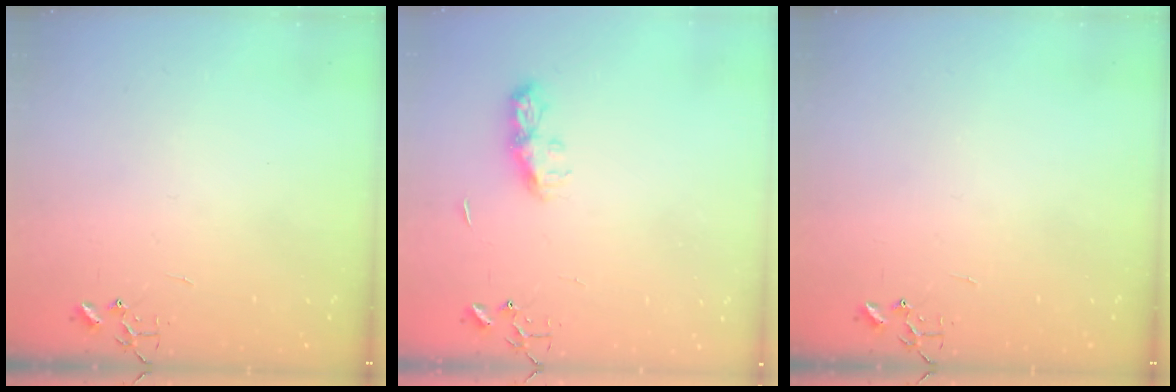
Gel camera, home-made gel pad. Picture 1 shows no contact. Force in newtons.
{"total": 7.8, "press": 7.8, "slide": 0.4}
{"total": 0.0}